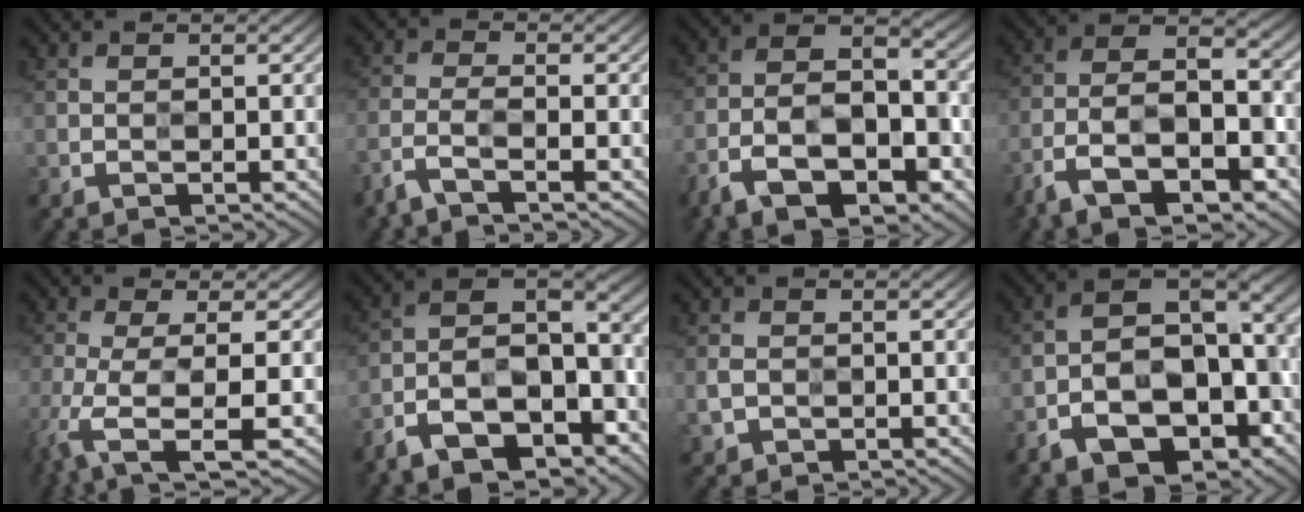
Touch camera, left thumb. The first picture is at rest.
{"total": 3.9, "force": [-2.7, 0.7, 2.7], "torque": [-0.064, -0.003, -0.070]}
{"total": 12.1, "force": [-6.7, 6.2, 8.0], "torque": [-0.159, -0.019, -0.128]}
{"total": 12.0, "force": [-7.1, 5.6, 8.0], "torque": [-0.162, -0.014, -0.142]}
{"total": 7.5, "force": [-2.4, 1.7, 6.8], "torque": [-0.142, -0.003, -0.055]}
{"total": 14.6, "force": [-9.4, 6.7, 9.0], "torque": [-0.184, -0.029, -0.157]}
{"total": 1.9, "force": [-0.4, 1.5, 1.1], "torque": [-0.030, -0.006, -0.008]}
{"total": 16.0, "force": [-7.0, 9.2, 11.1], "torque": [-0.193, -0.029, -0.108]}